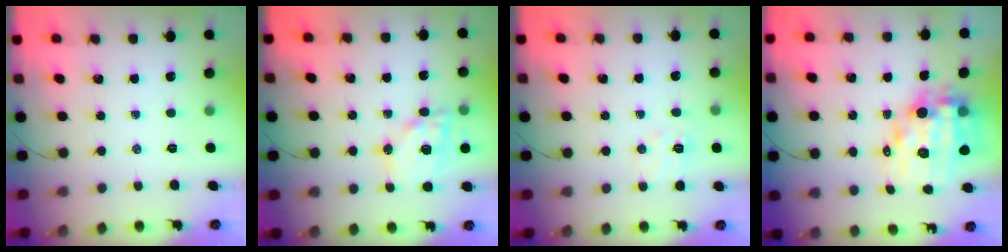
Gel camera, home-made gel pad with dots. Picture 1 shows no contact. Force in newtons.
{"total": 14.7, "press": 14.4, "slide": 3.1}
{"total": 5.9, "press": 5.8, "slide": 1.3}
{"total": 14.1, "press": 13.6, "slide": 3.5}